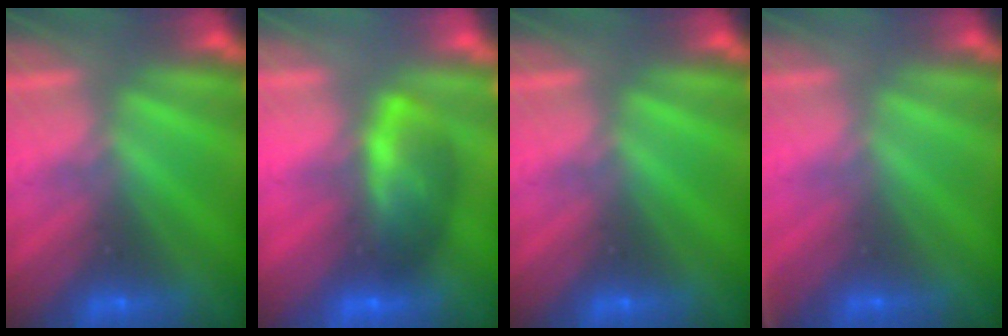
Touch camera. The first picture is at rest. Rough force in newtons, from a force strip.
{"total": 7.5}
{"total": 0.0}
{"total": 2.5}